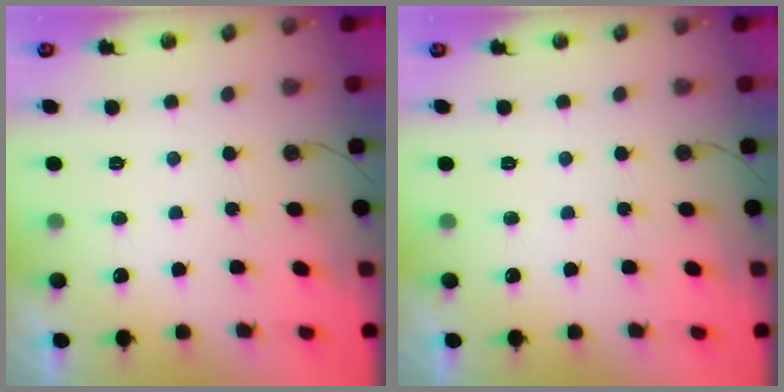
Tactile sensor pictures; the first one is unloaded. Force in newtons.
{"total": 0.0}